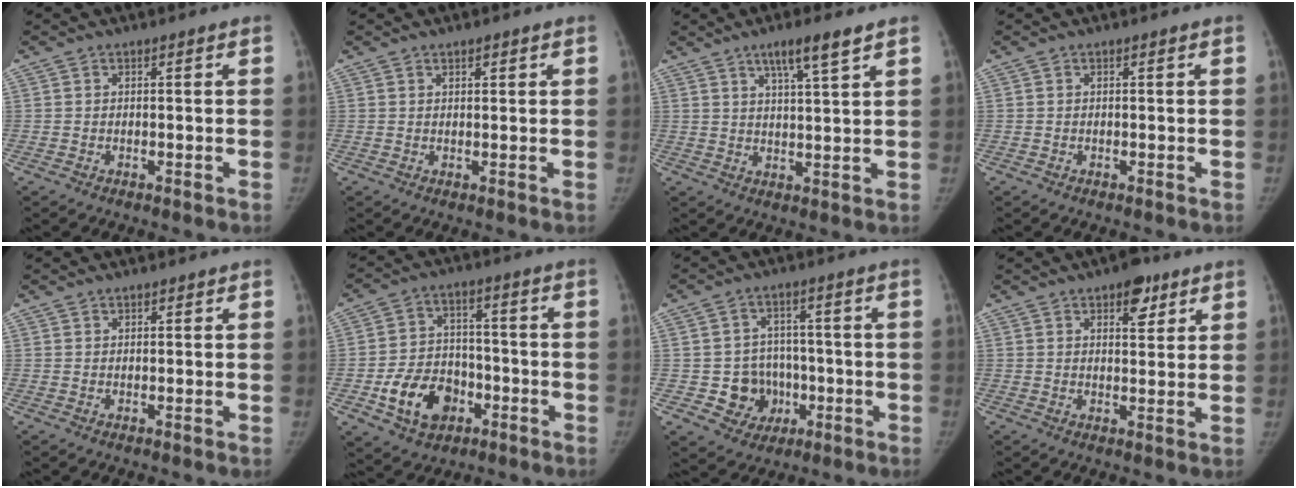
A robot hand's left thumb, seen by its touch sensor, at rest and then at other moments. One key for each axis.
{"total": 1.4, "fx": 0.9, "fy": 0.7, "fz": 0.9, "tx": -0.008, "ty": -0.003, "tz": 0.013}
{"total": 6.8, "fx": 4.3, "fy": 0.5, "fz": 5.2, "tx": -0.091, "ty": -0.022, "tz": 0.077}
{"total": 0.0}
{"total": 0.9, "fx": 0.7, "fy": 0.5, "fz": 0.4, "tx": 0.000, "ty": -0.003, "tz": 0.008}
{"total": 12.5, "fx": -4.8, "fy": 9.3, "fz": 6.9, "tx": -0.087, "ty": 0.028, "tz": -0.076}
{"total": 8.3, "fx": -1.7, "fy": 7.8, "fz": 2.5, "tx": 0.004, "ty": 0.017, "tz": -0.019}
{"total": 7.1, "fx": 4.1, "fy": 3.3, "fz": 4.8, "tx": -0.041, "ty": -0.019, "tz": 0.054}